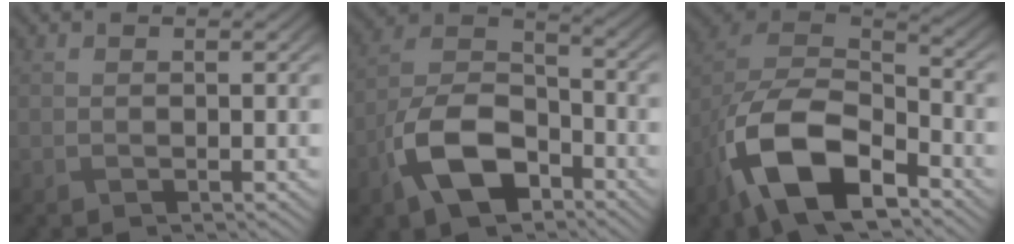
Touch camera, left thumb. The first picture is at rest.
{"total": 11.2, "force": [-5.9, 6.2, 7.3], "torque": [-0.154, -0.001, -0.128]}
{"total": 15.1, "force": [-8.0, 7.9, 10.1], "torque": [-0.218, -0.031, -0.156]}